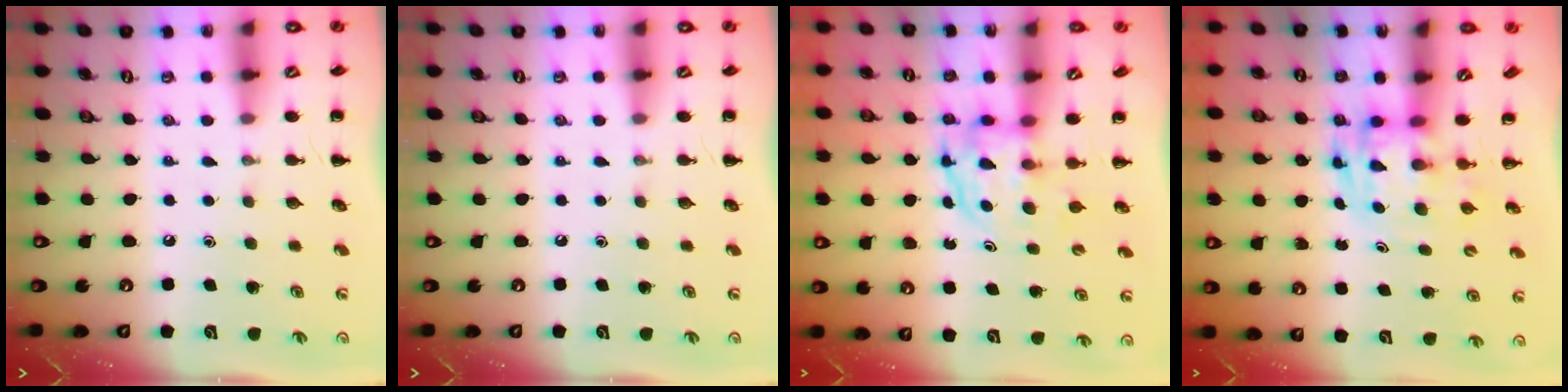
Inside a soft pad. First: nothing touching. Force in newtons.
{"total": 0.0}
{"total": 3.7, "press": 3.7, "slide": 0.3}
{"total": 3.4, "press": 3.4, "slide": 0.6}